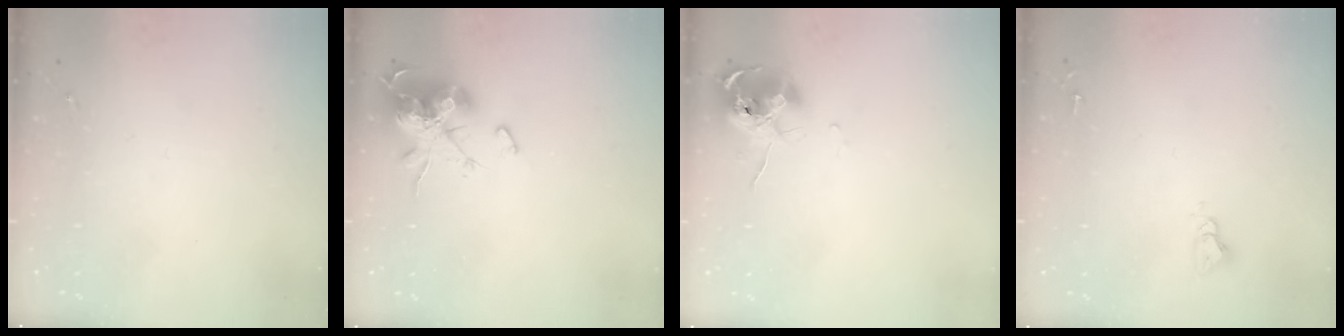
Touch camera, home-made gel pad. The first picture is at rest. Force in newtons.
{"total": 16.7, "press": 16.7, "slide": 0.1}
{"total": 10.3, "press": 10.3, "slide": 0.9}
{"total": 4.8, "press": 4.8, "slide": 0.3}